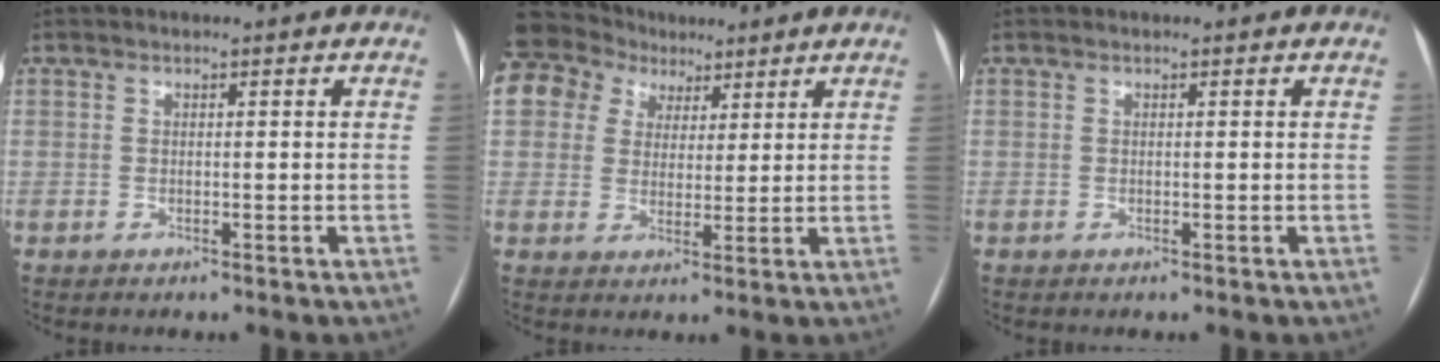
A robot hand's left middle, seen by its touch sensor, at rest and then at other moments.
{"total": 17.0, "force": [8.8, 12.9, 6.6], "torque": [-0.200, 0.086, 0.168]}
{"total": 0.0}